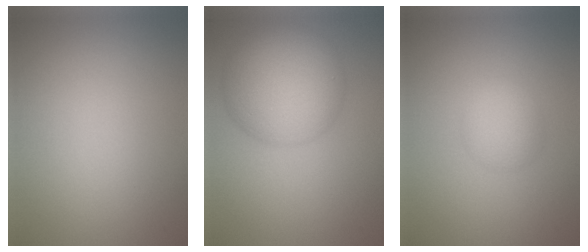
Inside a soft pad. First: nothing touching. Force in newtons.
{"total": 9.3, "press": 9.3, "slide": 0.4}
{"total": 2.4, "press": 2.4, "slide": 0.1}